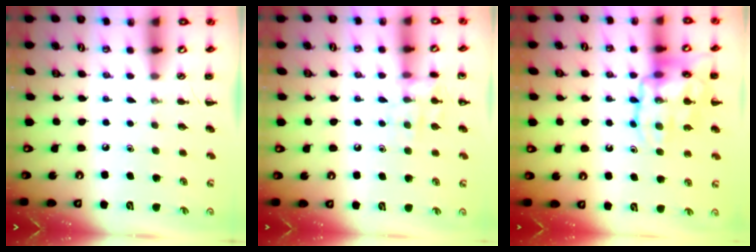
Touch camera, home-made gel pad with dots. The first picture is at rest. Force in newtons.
{"total": 9.7, "press": 9.7, "slide": 0.8}
{"total": 16.1, "press": 16.0, "slide": 1.5}